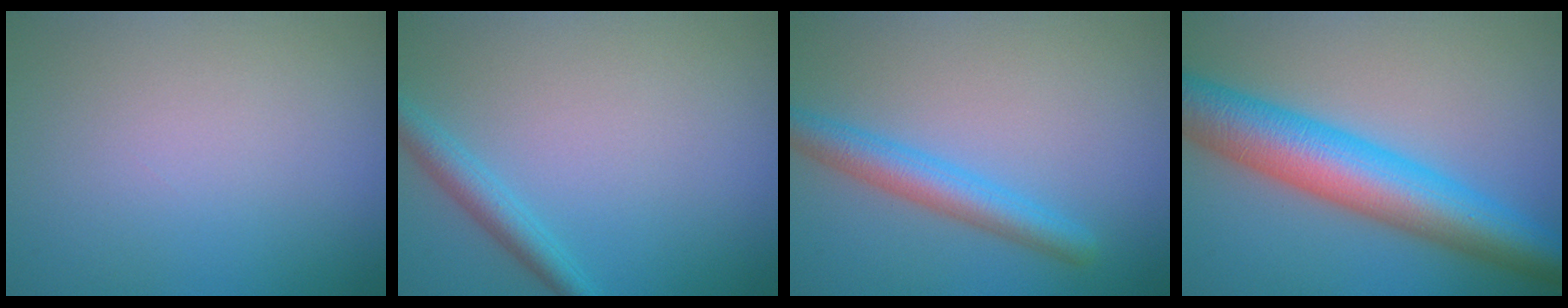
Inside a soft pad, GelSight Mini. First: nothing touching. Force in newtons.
{"total": 2.4, "press": 2.4, "slide": 0.1}
{"total": 3.6, "press": 3.6, "slide": 0.1}
{"total": 9.5, "press": 9.5, "slide": 0.1}